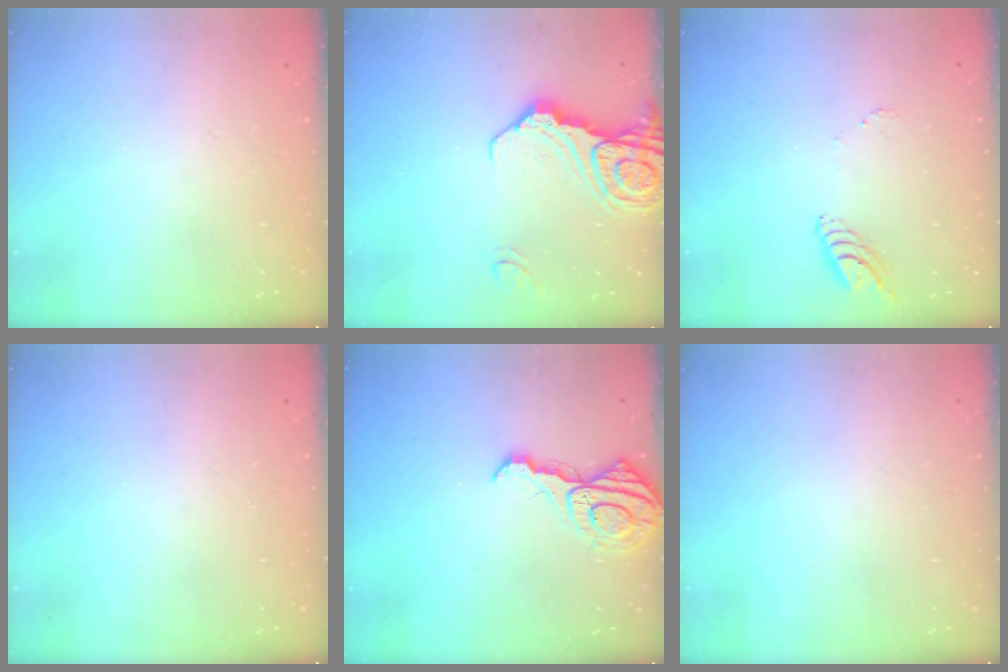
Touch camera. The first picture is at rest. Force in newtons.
{"total": 15.8, "press": 15.7, "slide": 2.0}
{"total": 7.7, "press": 7.7, "slide": 0.7}
{"total": 0.0}
{"total": 12.1, "press": 12.0, "slide": 0.9}
{"total": 0.0}